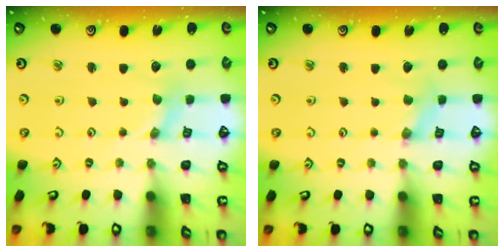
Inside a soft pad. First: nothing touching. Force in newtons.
{"total": 1.7, "press": 1.7, "slide": 0.4}